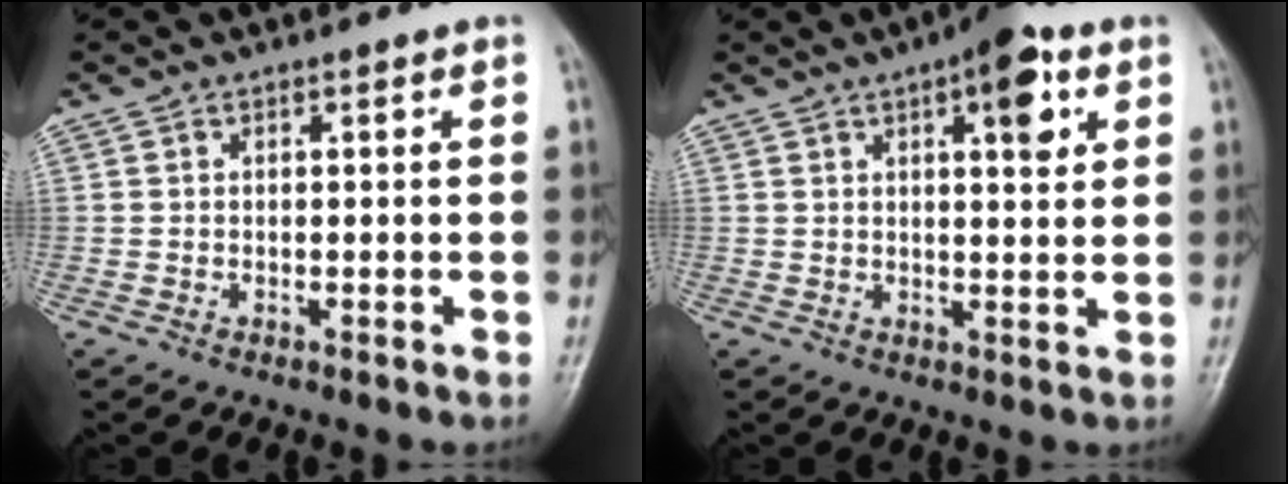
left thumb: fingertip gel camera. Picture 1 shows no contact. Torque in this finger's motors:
{"motor_torque": [1.17, 1.09, 0.61, -0.74, 0.01]}